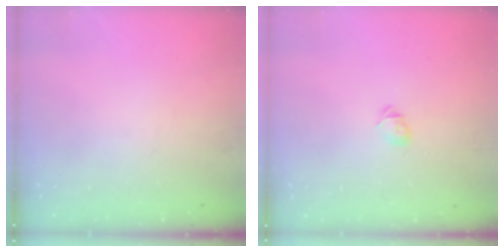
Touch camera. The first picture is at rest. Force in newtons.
{"total": 4.1, "press": 4.0, "slide": 1.0}